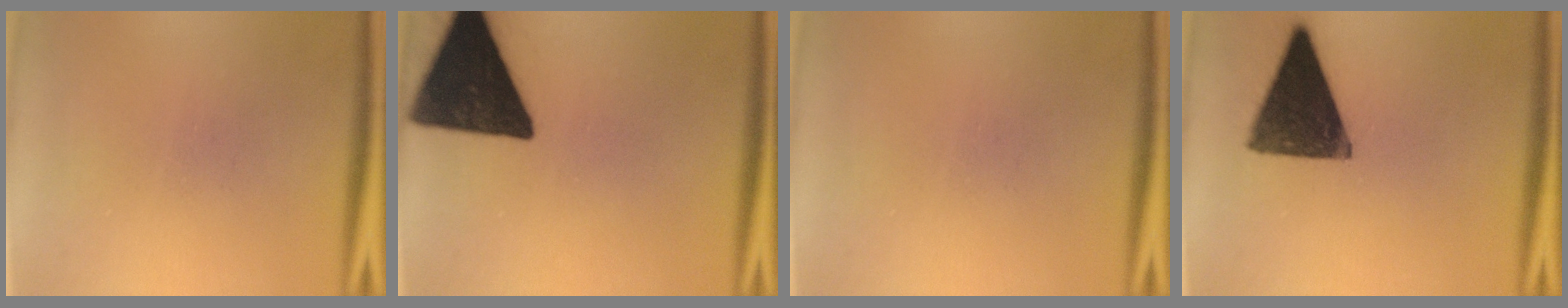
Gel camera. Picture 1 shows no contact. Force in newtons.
{"total": 19.4}
{"total": 0.0}
{"total": 14.9}